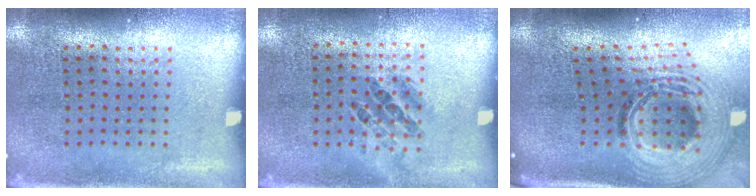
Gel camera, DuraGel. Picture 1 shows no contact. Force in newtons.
{"total": 0.9, "press": 0.8, "slide": 0.5}
{"total": 2.6, "press": 1.8, "slide": 1.8}